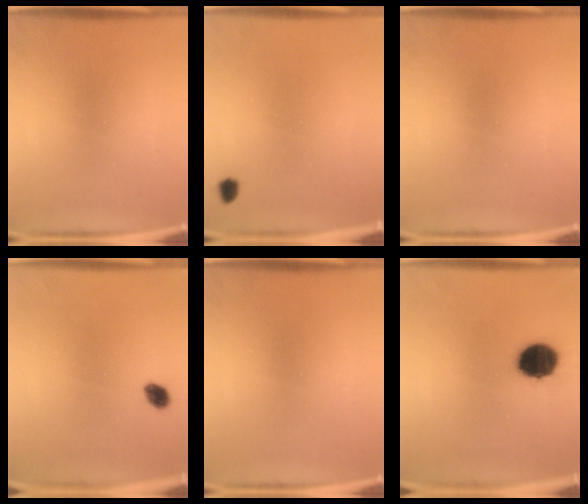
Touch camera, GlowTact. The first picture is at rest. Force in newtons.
{"total": 1.4}
{"total": 0.0}
{"total": 1.9}
{"total": 0.0}
{"total": 13.3}